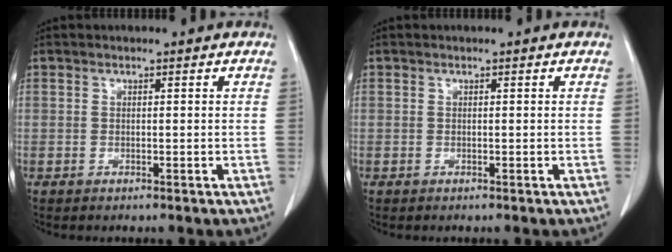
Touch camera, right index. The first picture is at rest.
{"total": 0.0}